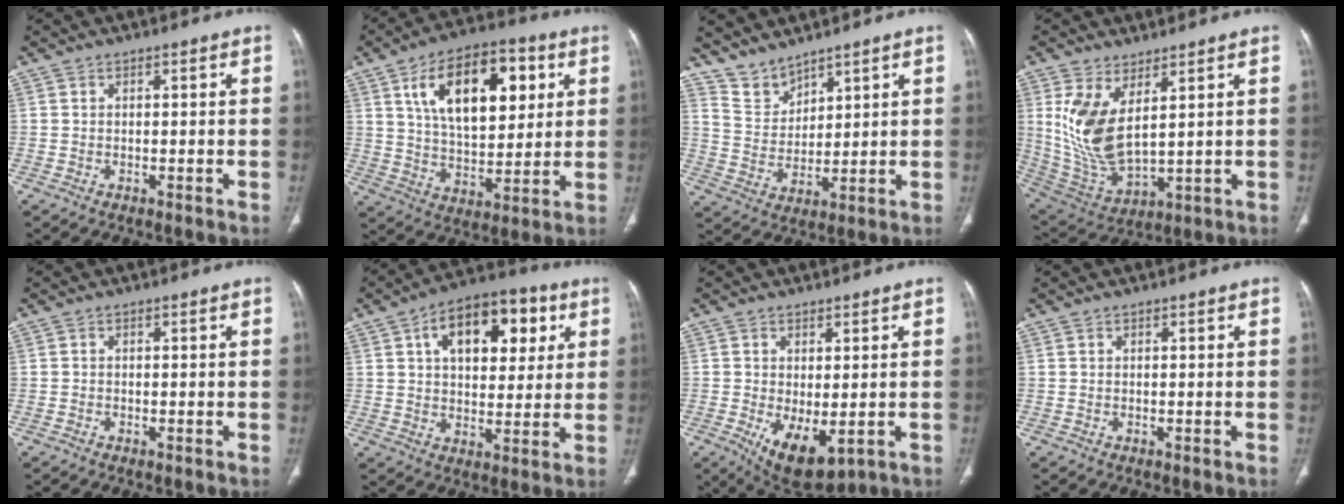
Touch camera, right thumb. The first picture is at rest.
{"total": 19.9, "force": [7.1, 10.5, 15.4], "torque": [-0.205, -0.016, 0.120]}
{"total": 6.2, "force": [5.7, 2.3, 0.8], "torque": [-0.004, -0.042, 0.132]}
{"total": 12.9, "force": [4.3, 6.1, 10.6], "torque": [-0.211, -0.032, 0.109]}
{"total": 0.0}
{"total": 16.9, "force": [6.1, 9.7, 12.4], "torque": [-0.141, 0.002, 0.092]}
{"total": 9.2, "force": [-2.4, 4.4, 7.6], "torque": [-0.114, -0.018, -0.018]}
{"total": 0.0}